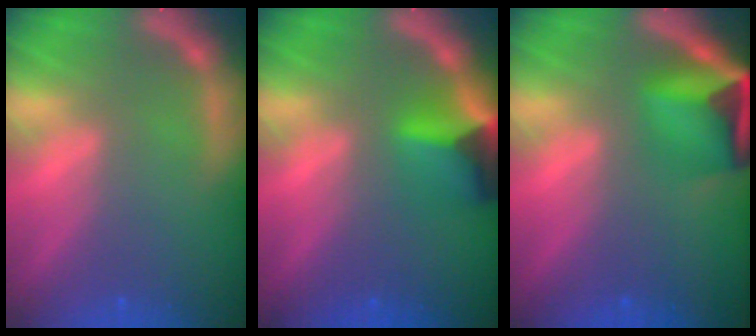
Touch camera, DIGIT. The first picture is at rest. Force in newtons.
{"total": 5.4}
{"total": 7.4}